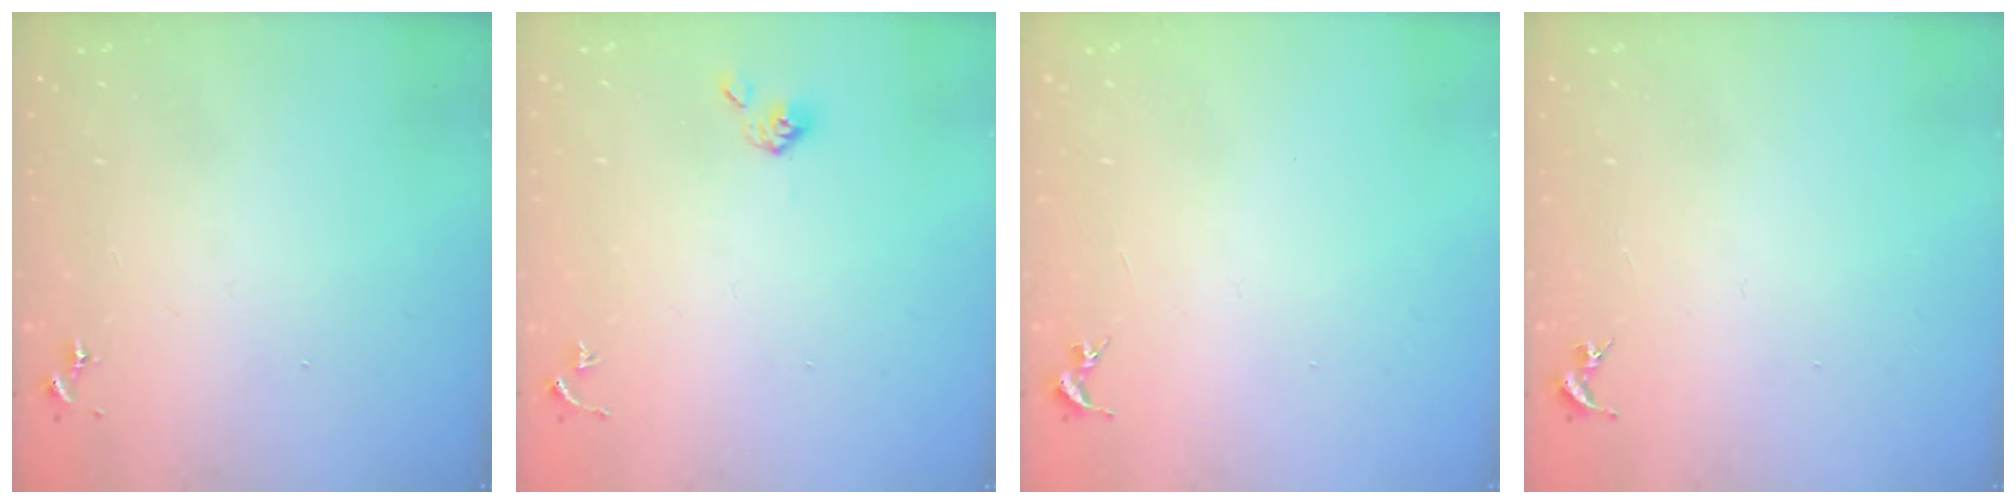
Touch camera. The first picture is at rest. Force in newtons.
{"total": 4.6, "press": 4.6, "slide": 0.7}
{"total": 0.0}
{"total": 0.0}